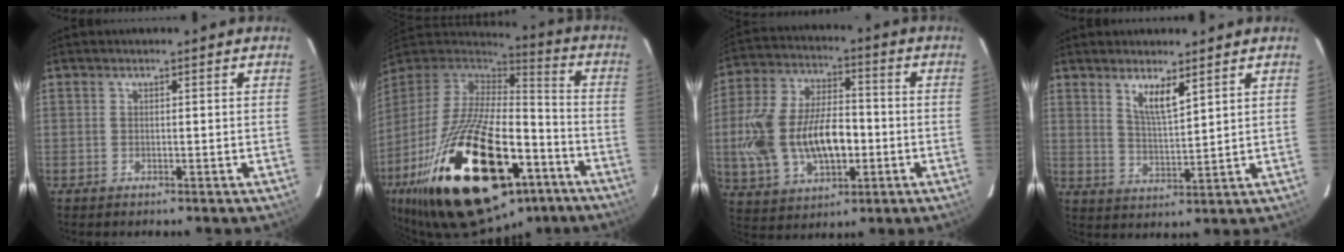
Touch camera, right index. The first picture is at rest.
{"total": 36.7, "force": [-18.9, 16.5, 26.8], "torque": [-0.508, -0.028, -0.287]}
{"total": 18.9, "force": [-2.7, 10.9, 15.2], "torque": [-0.333, 0.007, -0.036]}
{"total": 5.5, "force": [3.5, 1.2, 4.1], "torque": [-0.076, -0.007, 0.068]}